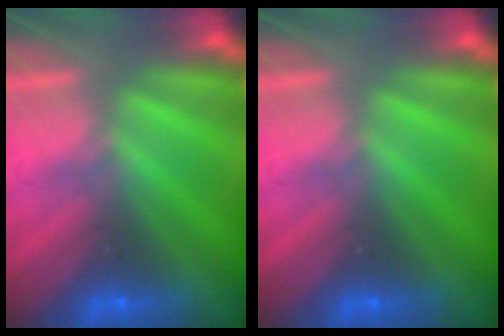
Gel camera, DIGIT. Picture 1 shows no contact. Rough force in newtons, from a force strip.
{"total": 0.0}